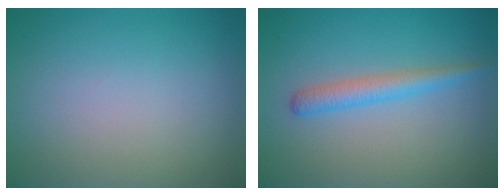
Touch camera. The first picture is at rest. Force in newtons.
{"total": 2.4, "press": 2.4, "slide": 0.2}